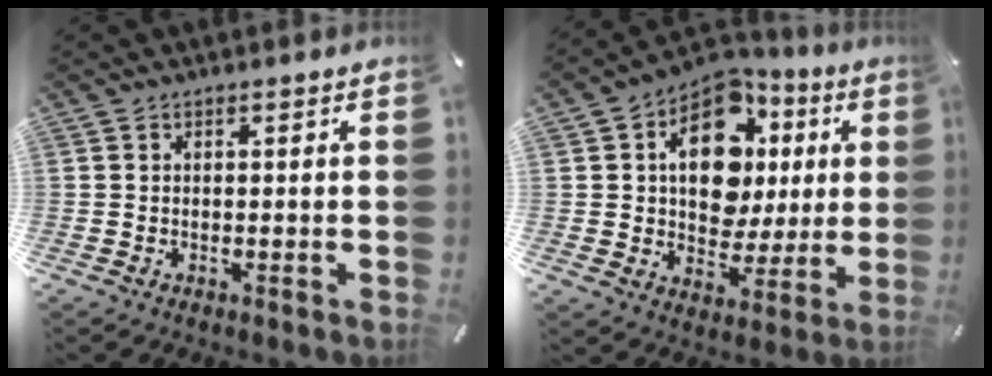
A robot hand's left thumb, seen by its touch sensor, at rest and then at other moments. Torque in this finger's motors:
{"motor_torque": [2.20, 2.12, 1.62, -0.55, 0.51]}